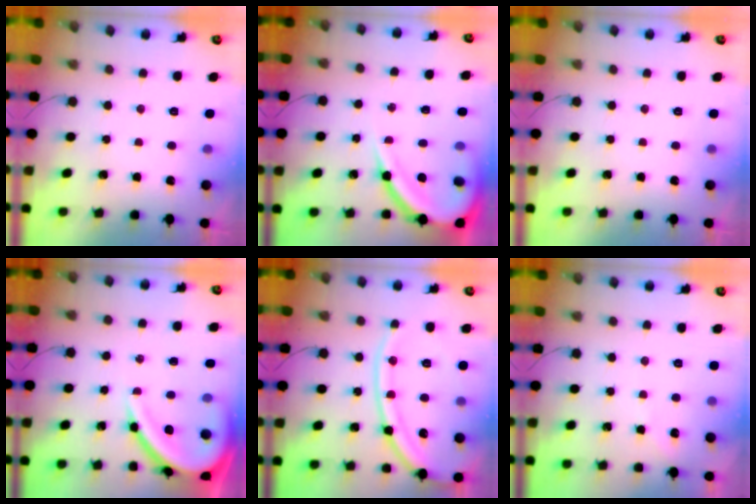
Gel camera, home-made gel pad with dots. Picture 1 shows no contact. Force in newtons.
{"total": 12.9, "press": 12.9, "slide": 1.4}
{"total": 0.0}
{"total": 13.4, "press": 13.3, "slide": 1.4}
{"total": 16.5, "press": 16.4, "slide": 1.9}
{"total": 2.4, "press": 2.4, "slide": 0.4}